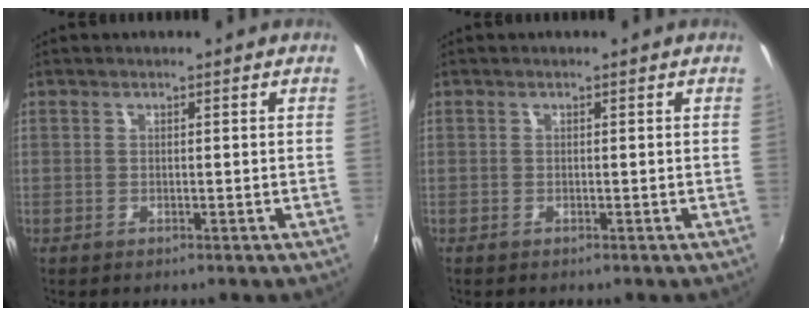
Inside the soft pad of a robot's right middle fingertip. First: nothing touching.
{"total": 0.0}